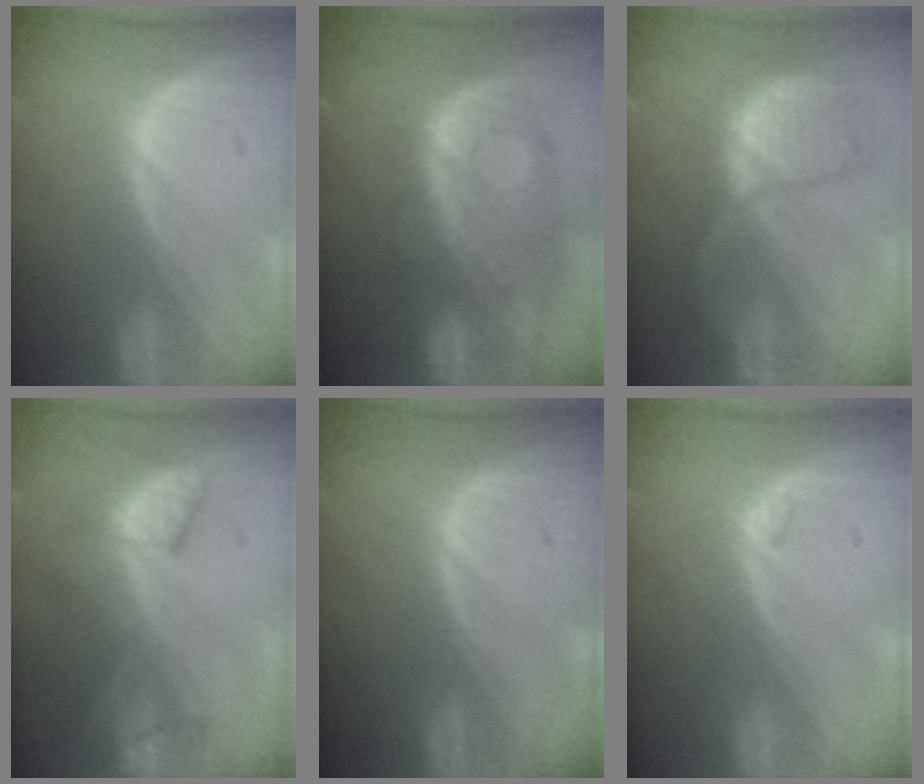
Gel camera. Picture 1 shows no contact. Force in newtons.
{"total": 11.2, "press": 9.7, "slide": 5.6}
{"total": 8.3, "press": 8.1, "slide": 1.8}
{"total": 8.0, "press": 7.5, "slide": 2.5}
{"total": 0.0}
{"total": 1.3, "press": 1.1, "slide": 0.5}